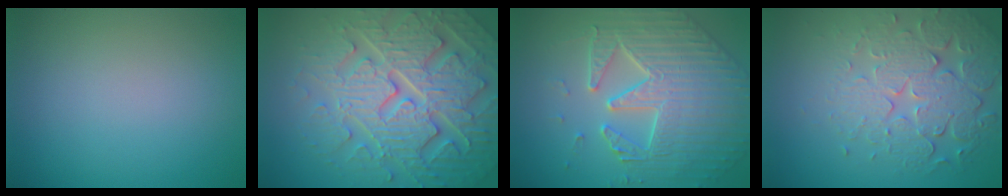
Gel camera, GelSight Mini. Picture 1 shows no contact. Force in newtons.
{"total": 7.8, "press": 7.6, "slide": 2.0}
{"total": 5.8, "press": 5.3, "slide": 2.5}
{"total": 6.2, "press": 4.9, "slide": 3.9}